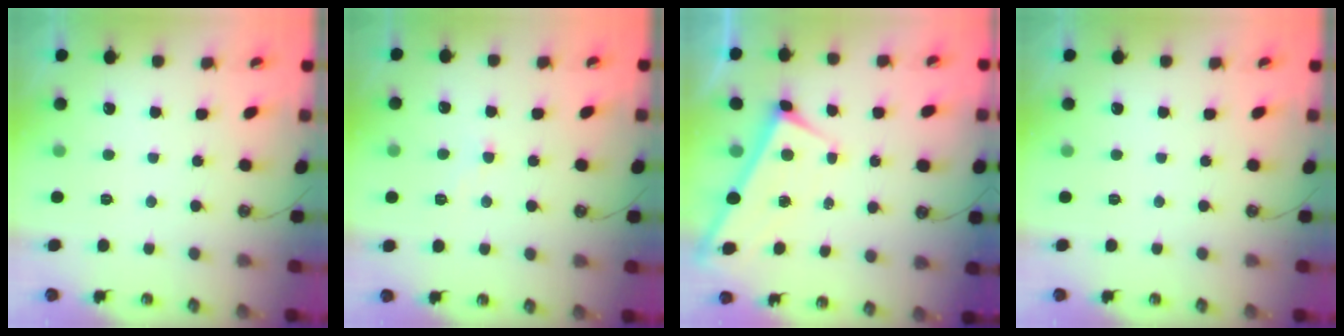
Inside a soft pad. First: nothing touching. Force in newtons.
{"total": 0.5, "press": 0.2, "slide": 0.5}
{"total": 1.6, "press": 1.6, "slide": 0.1}
{"total": 0.0}